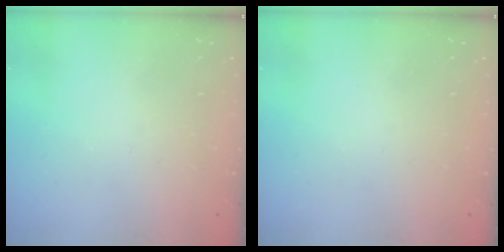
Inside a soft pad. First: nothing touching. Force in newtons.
{"total": 0.0}